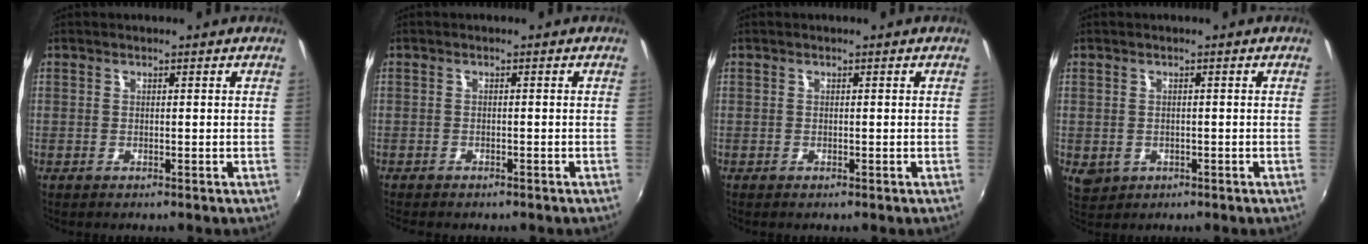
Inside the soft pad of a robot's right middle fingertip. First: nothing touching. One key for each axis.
{"total": 2.8, "fx": -2.4, "fy": 0.9, "fz": 1.1, "tx": -0.028, "ty": -0.015, "tz": -0.037}
{"total": 0.0}
{"total": 3.1, "fx": -0.6, "fy": 2.7, "fz": 1.4, "tx": -0.026, "ty": -0.005, "tz": -0.004}